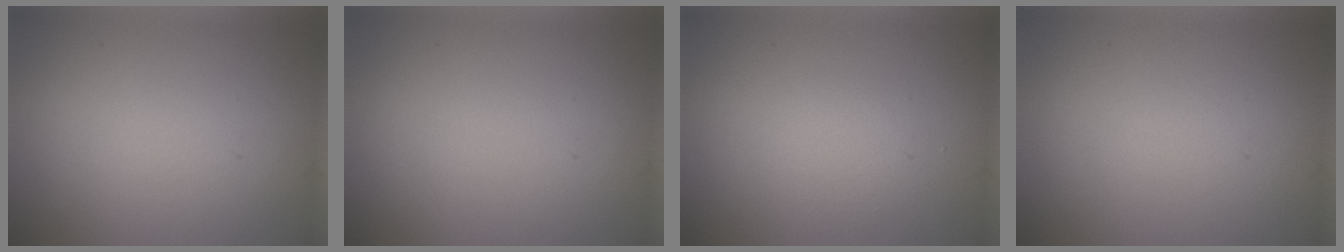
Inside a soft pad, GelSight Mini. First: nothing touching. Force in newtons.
{"total": 0.0}
{"total": 1.6, "press": 1.6, "slide": 0.1}
{"total": 0.0}